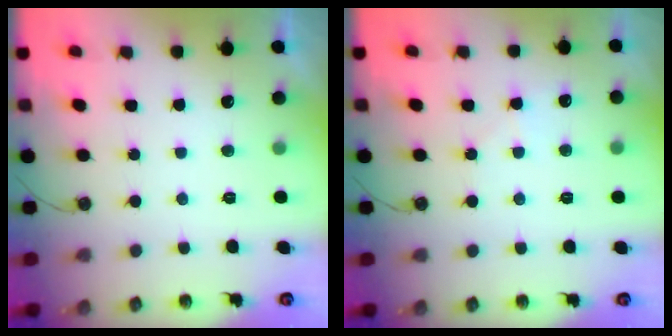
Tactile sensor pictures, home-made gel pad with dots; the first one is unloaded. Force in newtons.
{"total": 4.8, "press": 4.7, "slide": 0.6}